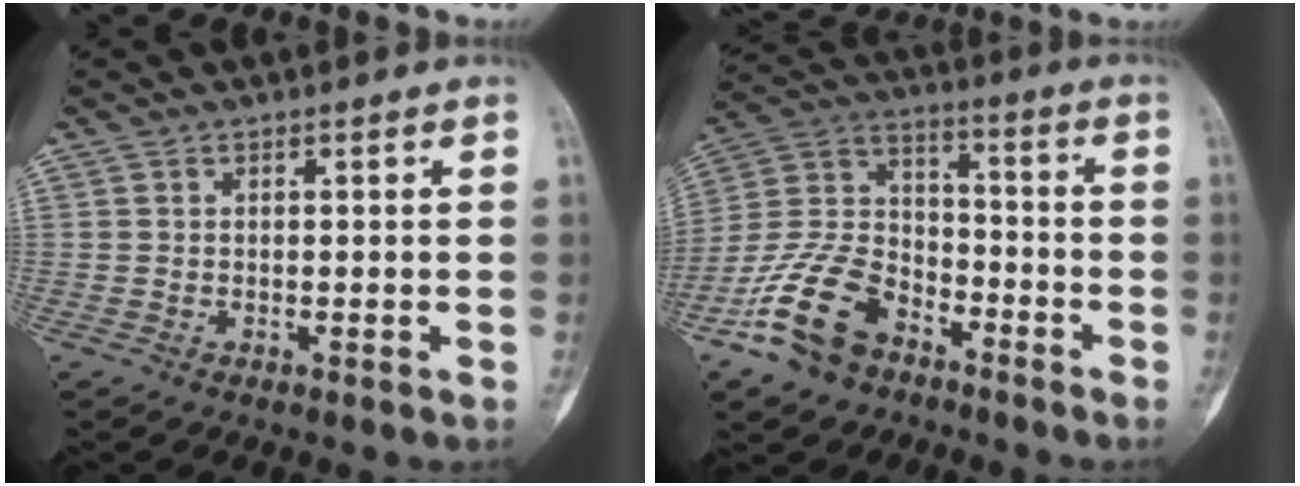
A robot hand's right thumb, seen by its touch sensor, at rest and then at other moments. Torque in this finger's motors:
{"motor_torque": [0.25, 0.40, 0.98, -0.43, 0.14]}